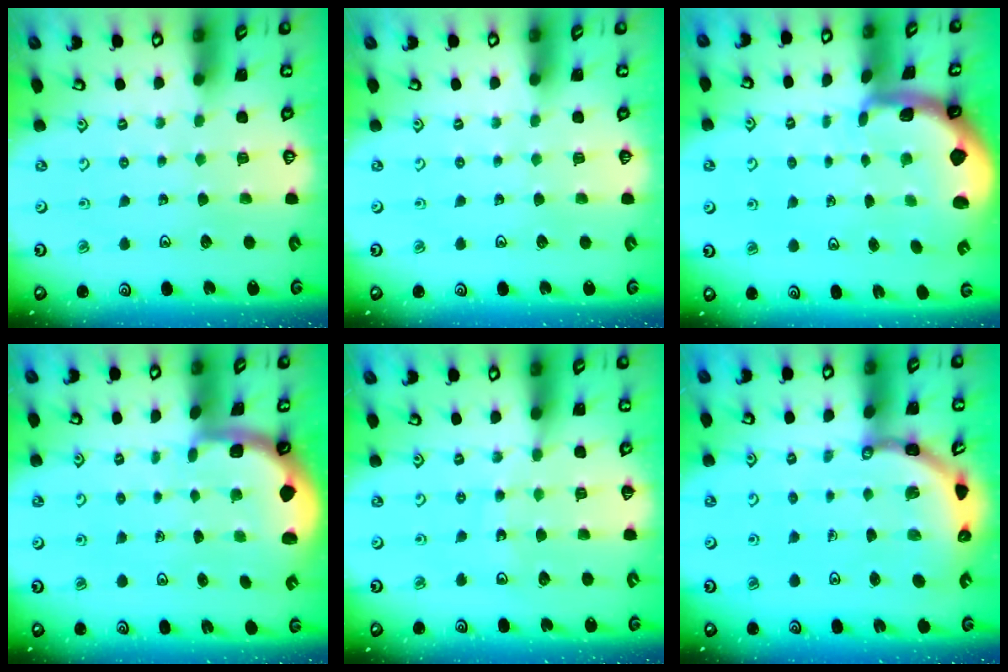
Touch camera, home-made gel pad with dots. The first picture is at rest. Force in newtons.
{"total": 0.0}
{"total": 1.8, "press": 1.7, "slide": 0.4}
{"total": 1.5, "press": 1.5, "slide": 0.2}
{"total": 9.5, "press": 8.9, "slide": 3.3}
{"total": 5.5, "press": 5.4, "slide": 0.6}